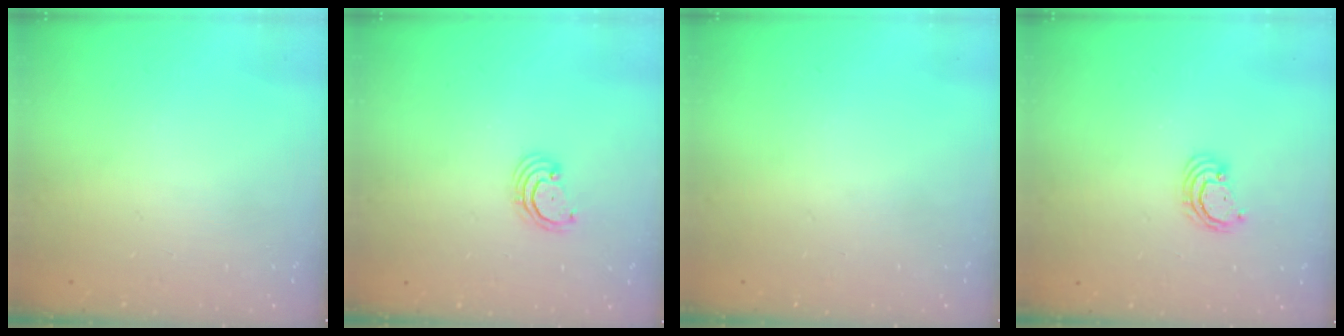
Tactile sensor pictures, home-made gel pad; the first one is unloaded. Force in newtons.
{"total": 3.2, "press": 3.2, "slide": 0.5}
{"total": 0.0}
{"total": 2.9, "press": 2.9, "slide": 0.3}